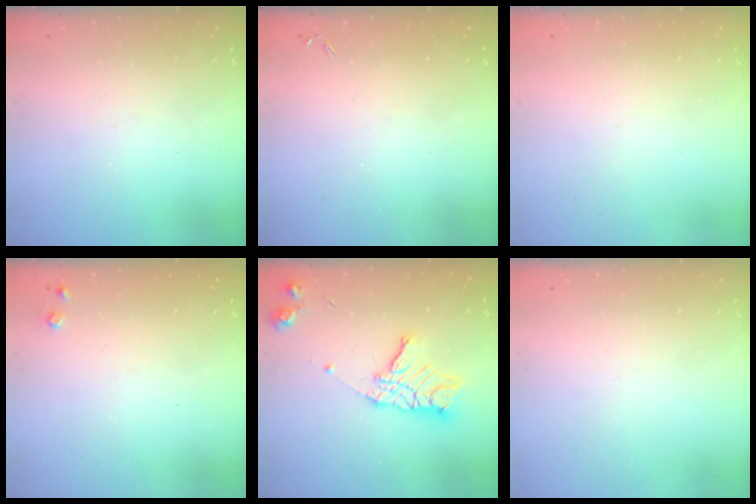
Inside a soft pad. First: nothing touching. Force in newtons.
{"total": 0.0}
{"total": 0.0}
{"total": 4.8, "press": 4.8, "slide": 0.4}
{"total": 12.5, "press": 12.5, "slide": 1.0}
{"total": 0.0}